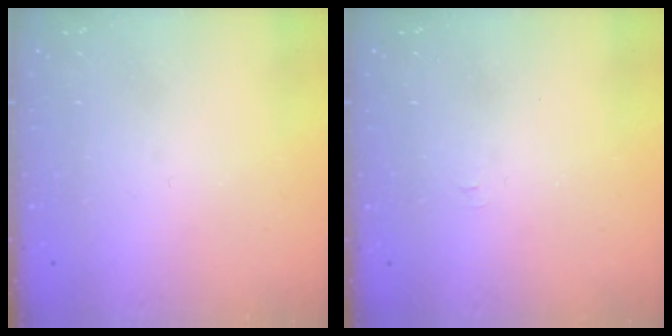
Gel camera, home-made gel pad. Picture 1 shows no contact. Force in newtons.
{"total": 3.3, "press": 3.3, "slide": 0.5}